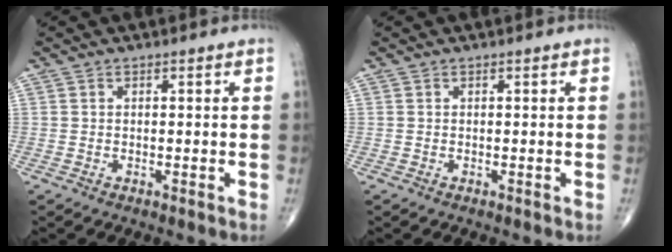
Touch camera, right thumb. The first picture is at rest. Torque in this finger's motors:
{"motor_torque": [0.16, 0.04, 0.13, 0.05, -0.02]}